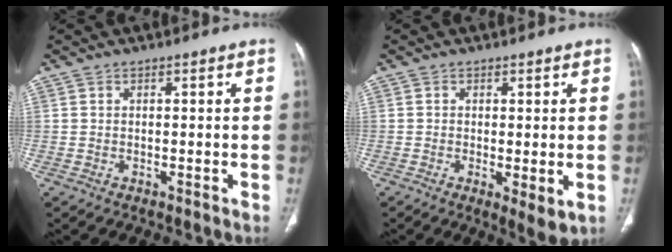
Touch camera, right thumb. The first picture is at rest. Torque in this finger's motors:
{"motor_torque": [-0.19, -0.01, 0.07, -0.07, -0.01]}